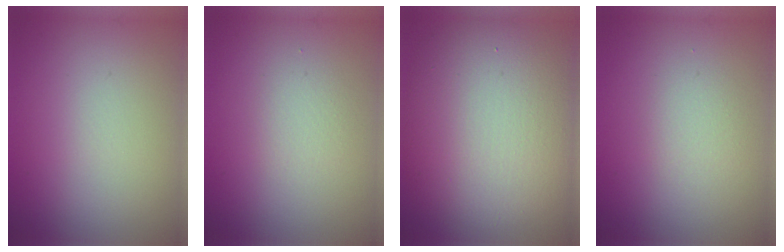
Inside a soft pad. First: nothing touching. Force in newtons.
{"total": 1.3, "press": 1.3, "slide": 0.0}
{"total": 12.8, "press": 12.8, "slide": 0.7}
{"total": 1.2, "press": 1.2, "slide": 0.1}